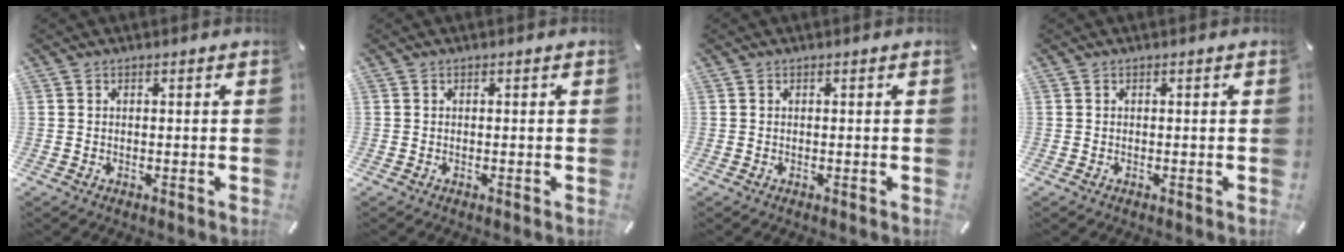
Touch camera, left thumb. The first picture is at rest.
{"total": 0.0}
{"total": 0.0}
{"total": 0.0}